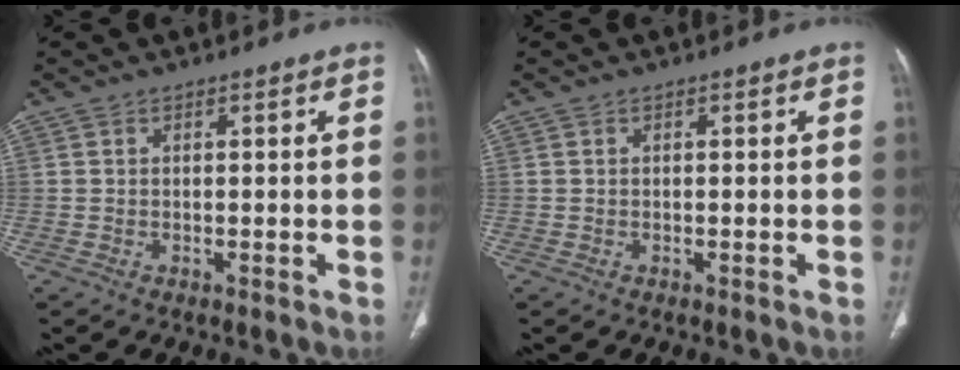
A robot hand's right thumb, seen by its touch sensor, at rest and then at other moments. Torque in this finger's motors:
{"motor_torque": [0.13, 0.12, -0.08, 0.02, 0.04]}